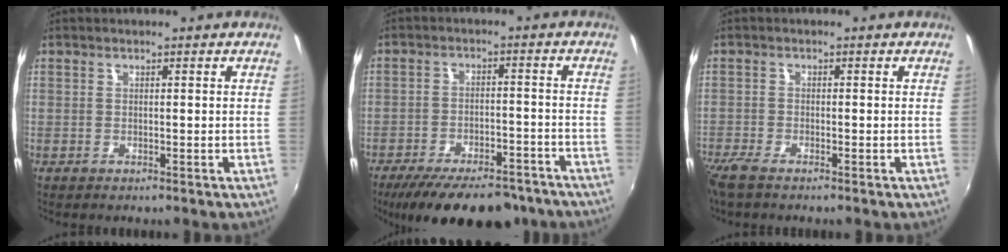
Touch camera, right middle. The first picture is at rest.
{"total": 18.4, "force": [-14.7, 6.5, 8.9], "torque": [-0.173, -0.014, -0.200]}
{"total": 4.1, "force": [-3.4, 0.8, 2.3], "torque": [-0.061, -0.018, -0.068]}